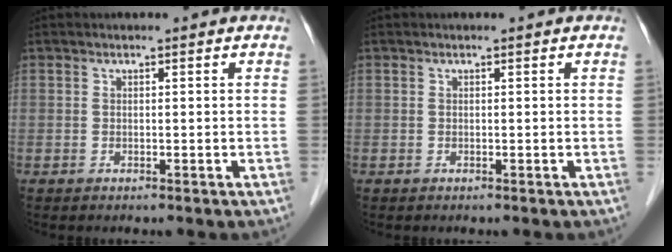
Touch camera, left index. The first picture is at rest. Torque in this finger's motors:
{"motor_torque": [-0.01, 0.00, 0.00, 0.00]}